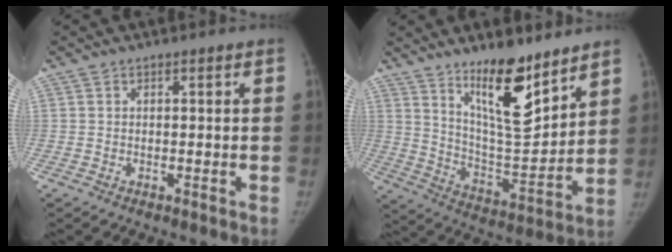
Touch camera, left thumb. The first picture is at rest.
{"total": 15.2, "force": [10.5, 4.6, 10.0], "torque": [-0.126, -0.090, 0.188]}